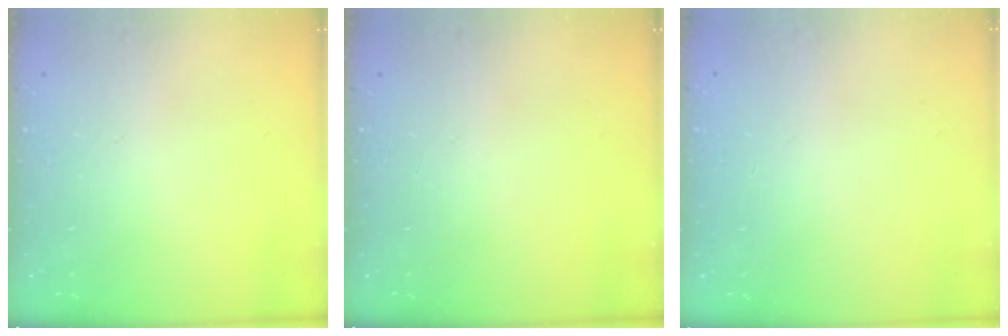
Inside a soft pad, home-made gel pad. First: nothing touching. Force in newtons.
{"total": 0.0}
{"total": 0.8, "press": 0.4, "slide": 0.7}